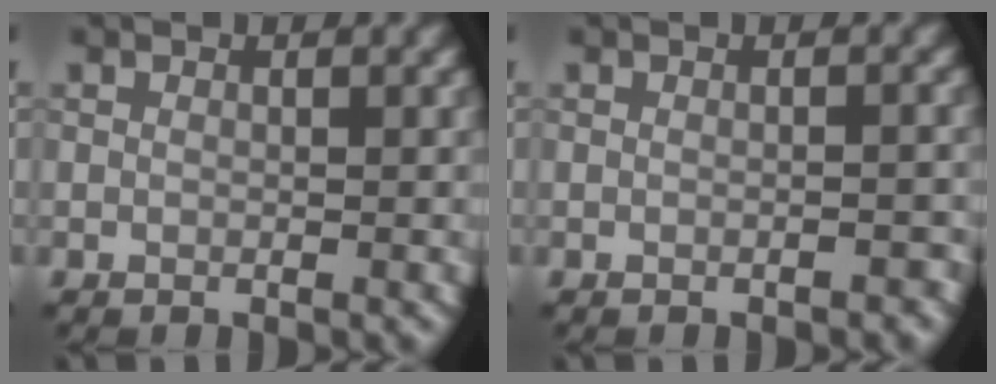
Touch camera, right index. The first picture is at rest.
{"total": 1.0, "force": [-0.7, 0.2, 0.7], "torque": [-0.010, 0.004, -0.008]}